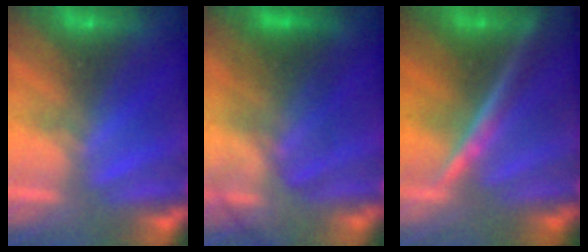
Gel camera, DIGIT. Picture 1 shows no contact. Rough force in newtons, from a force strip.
{"total": 2.9}
{"total": 4.9}